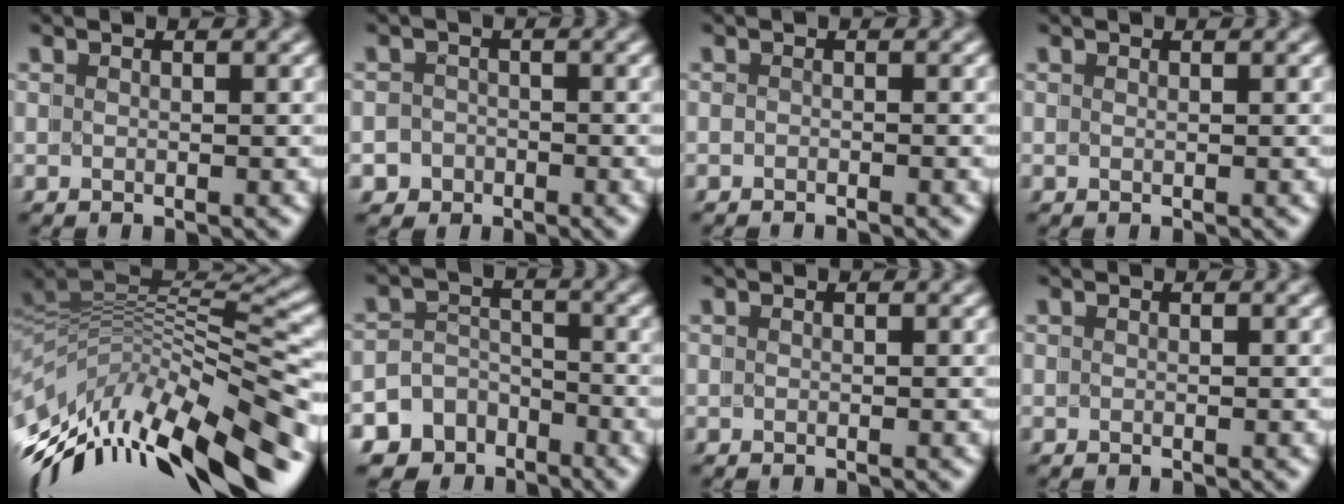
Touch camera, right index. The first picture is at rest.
{"total": 4.0, "force": [-1.8, 3.6, -0.4], "torque": [-0.006, -0.014, -0.039]}
{"total": 0.9, "force": [-0.7, -0.4, -0.5], "torque": [-0.001, -0.008, -0.010]}
{"total": 0.0}
{"total": 13.9, "force": [-7.5, 8.4, 8.3], "torque": [-0.156, -0.024, -0.105]}
{"total": 9.0, "force": [-5.9, 6.7, 1.0], "torque": [-0.027, -0.026, -0.113]}
{"total": 0.0}
{"total": 0.0}